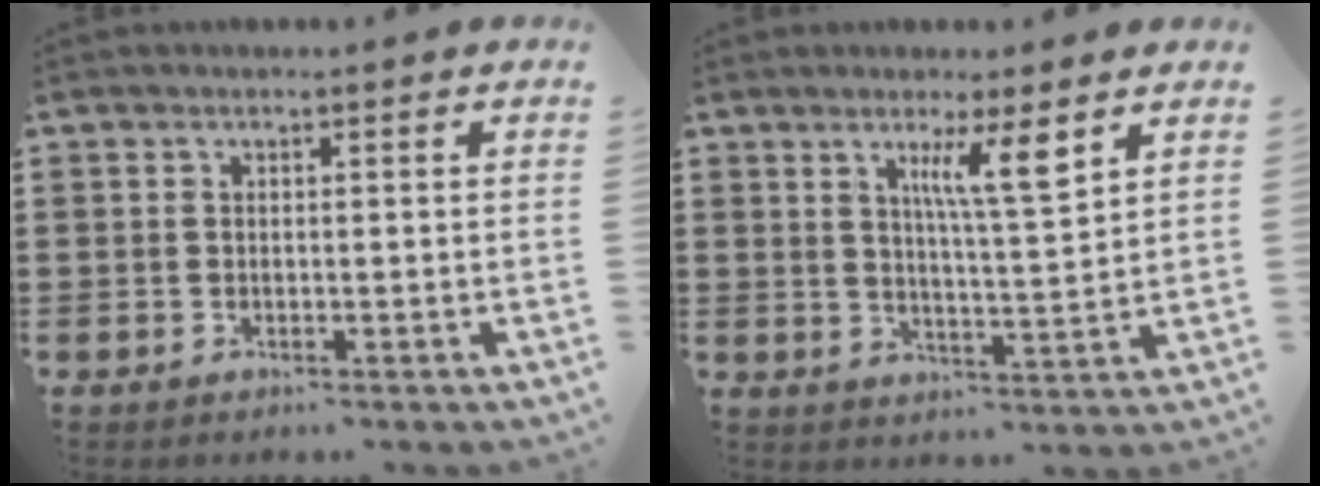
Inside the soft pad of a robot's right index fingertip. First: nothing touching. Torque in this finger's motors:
{"motor_torque": [0.35, 0.09, 0.38, 0.09]}